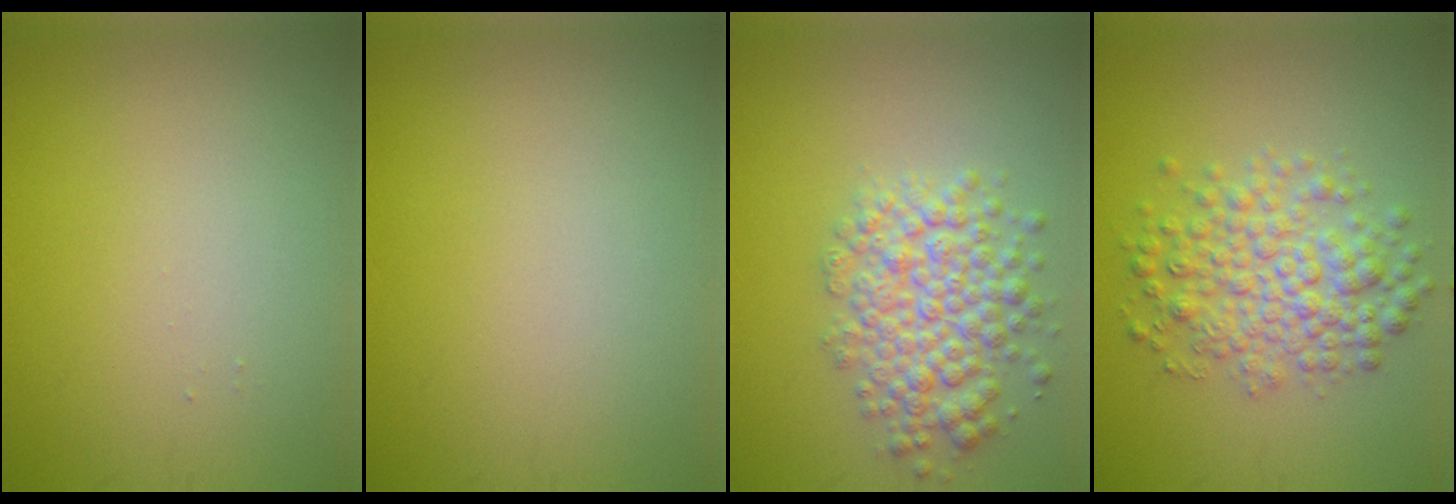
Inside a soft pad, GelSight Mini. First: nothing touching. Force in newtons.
{"total": 0.0}
{"total": 5.3, "press": 5.3, "slide": 0.2}
{"total": 5.1, "press": 5.1, "slide": 0.1}